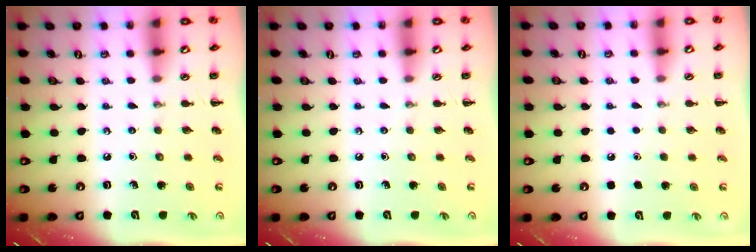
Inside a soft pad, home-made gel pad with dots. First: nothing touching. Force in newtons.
{"total": 0.0}
{"total": 1.6, "press": 1.6, "slide": 0.1}